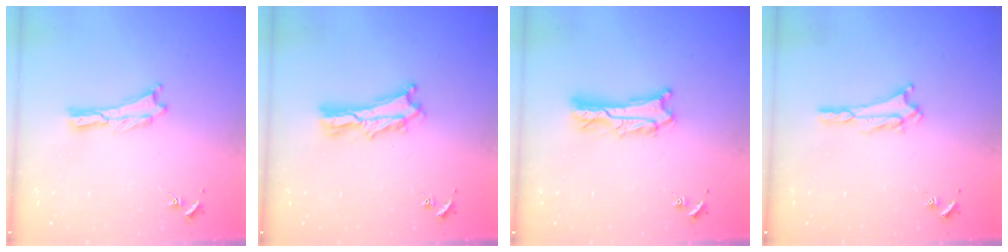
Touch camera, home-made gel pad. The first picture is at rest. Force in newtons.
{"total": 3.4, "press": 3.4, "slide": 0.3}
{"total": 3.2, "press": 3.2, "slide": 0.4}
{"total": 2.4, "press": 2.4, "slide": 0.4}